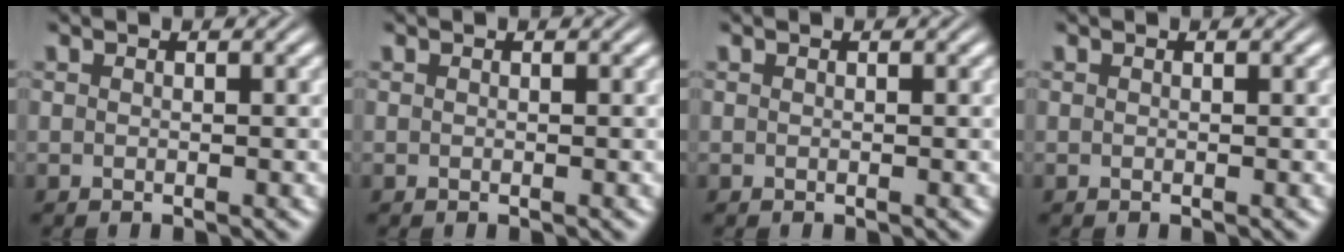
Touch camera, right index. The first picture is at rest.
{"total": 0.0}
{"total": 0.0}
{"total": 0.0}